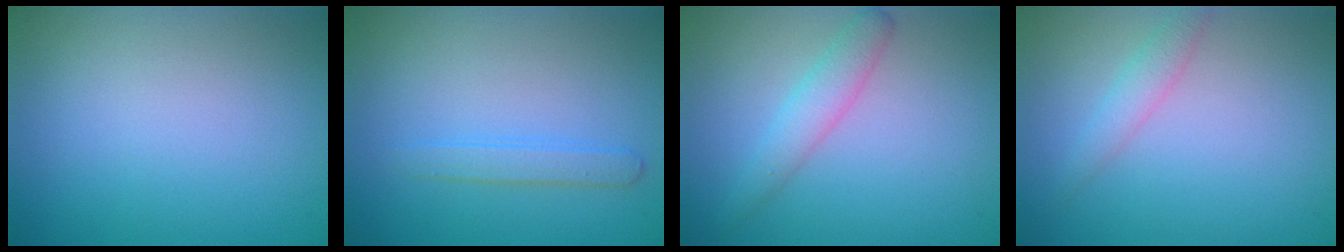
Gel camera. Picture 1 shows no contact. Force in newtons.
{"total": 1.6, "press": 1.6, "slide": 0.1}
{"total": 1.7, "press": 1.7, "slide": 0.1}
{"total": 1.7, "press": 1.7, "slide": 0.1}